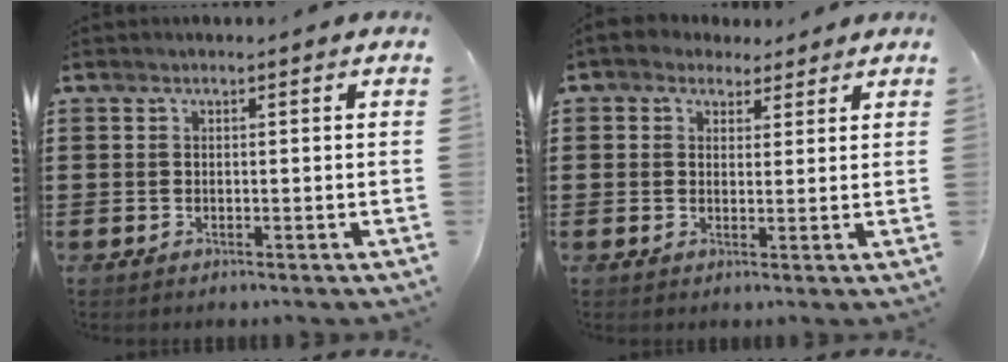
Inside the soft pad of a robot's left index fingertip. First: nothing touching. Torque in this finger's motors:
{"motor_torque": [1.28, -0.86, -0.08, -0.13]}